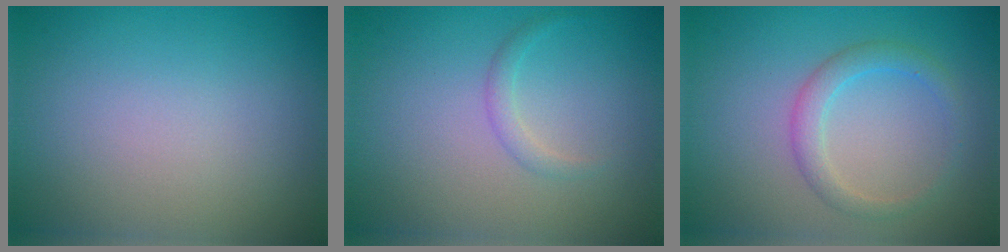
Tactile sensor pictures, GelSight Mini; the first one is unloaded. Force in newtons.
{"total": 1.0, "press": 1.0, "slide": 0.1}
{"total": 2.2, "press": 2.2, "slide": 0.1}